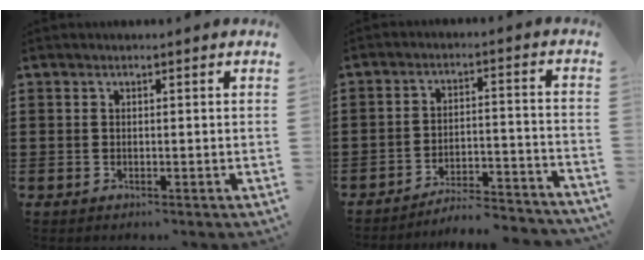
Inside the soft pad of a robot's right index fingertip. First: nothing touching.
{"total": 5.8, "force": [-5.6, 0.0, 1.4], "torque": [-0.023, 0.003, -0.111]}